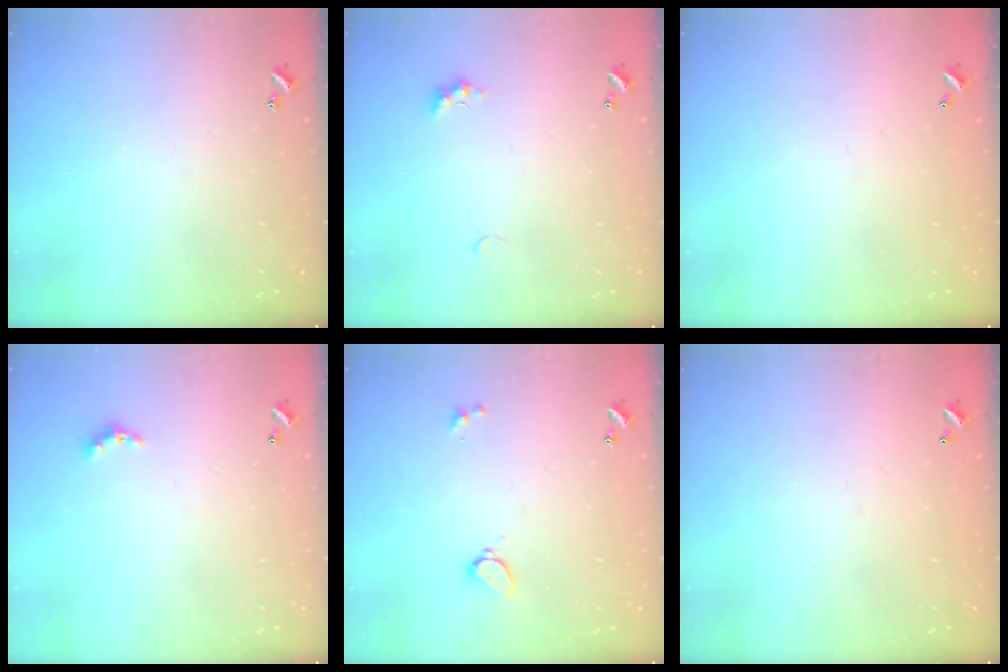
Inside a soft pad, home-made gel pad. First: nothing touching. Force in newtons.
{"total": 2.3, "press": 2.2, "slide": 0.7}
{"total": 2.7, "press": 2.7, "slide": 0.1}
{"total": 2.8, "press": 2.7, "slide": 0.6}
{"total": 3.0, "press": 2.4, "slide": 1.8}
{"total": 2.8, "press": 2.8, "slide": 0.1}